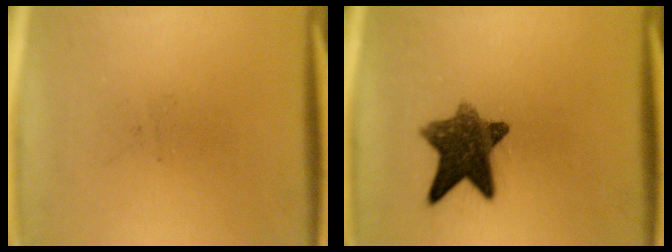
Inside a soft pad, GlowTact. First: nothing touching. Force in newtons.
{"total": 9.6}